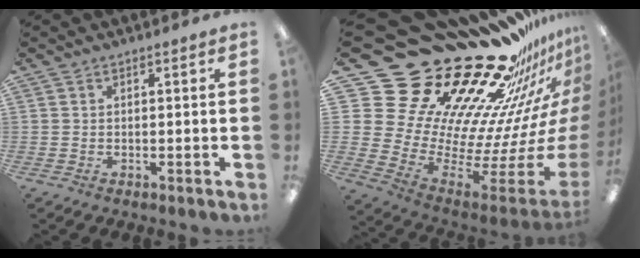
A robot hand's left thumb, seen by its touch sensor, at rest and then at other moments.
{"total": 33.4, "force": [25.4, 15.5, 15.1], "torque": [-0.143, -0.295, 0.527]}